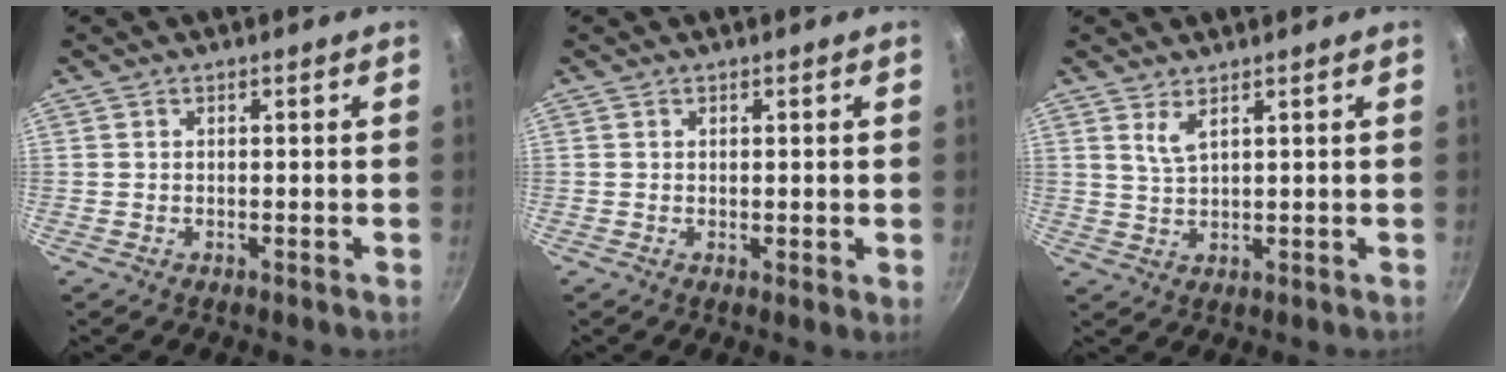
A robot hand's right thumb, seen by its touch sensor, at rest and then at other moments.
{"total": 1.7, "force": [0.2, 0.4, 1.7], "torque": [-0.025, -0.009, 0.003]}
{"total": 2.7, "force": [1.8, 0.6, 2.0], "torque": [-0.044, -0.015, 0.042]}